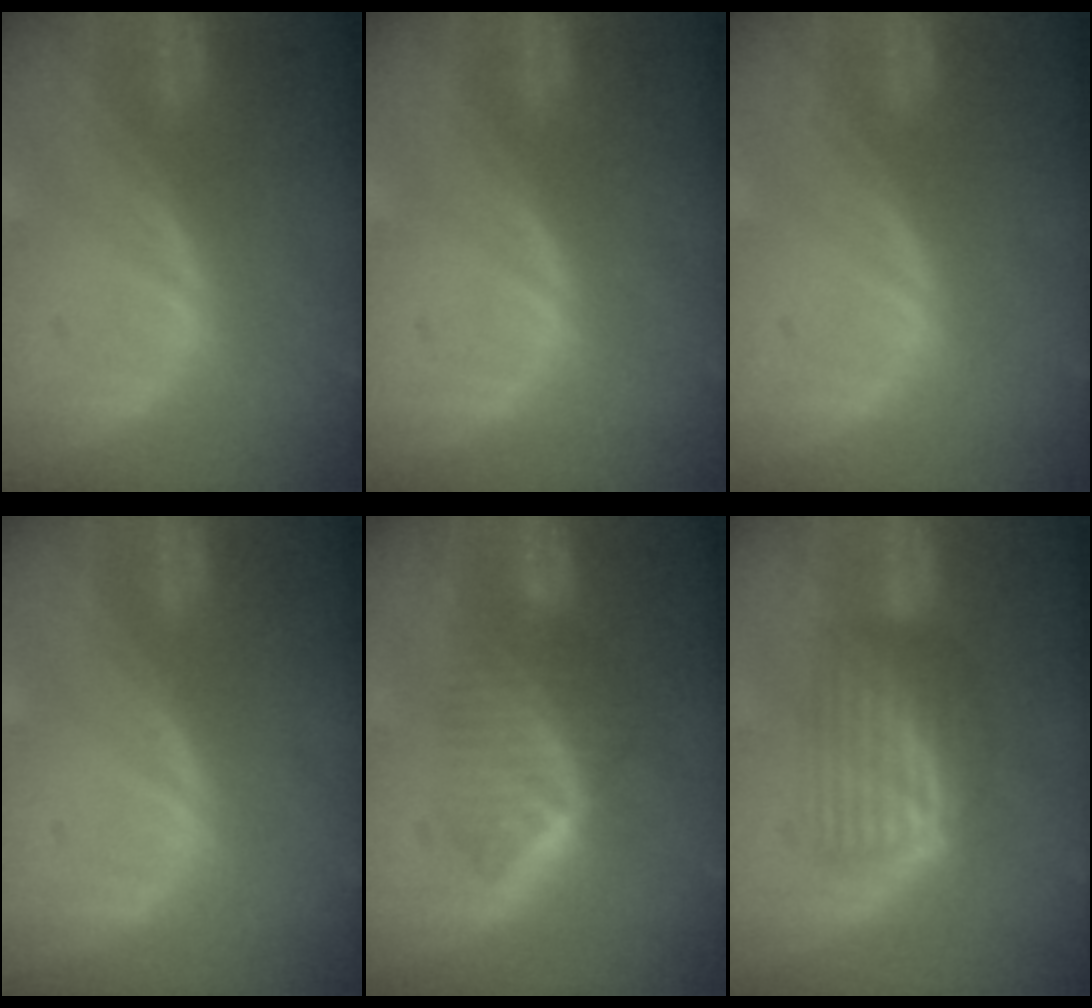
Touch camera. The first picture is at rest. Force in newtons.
{"total": 0.0}
{"total": 0.0}
{"total": 0.0}
{"total": 6.6, "press": 5.9, "slide": 2.9}
{"total": 6.0, "press": 5.5, "slide": 2.3}